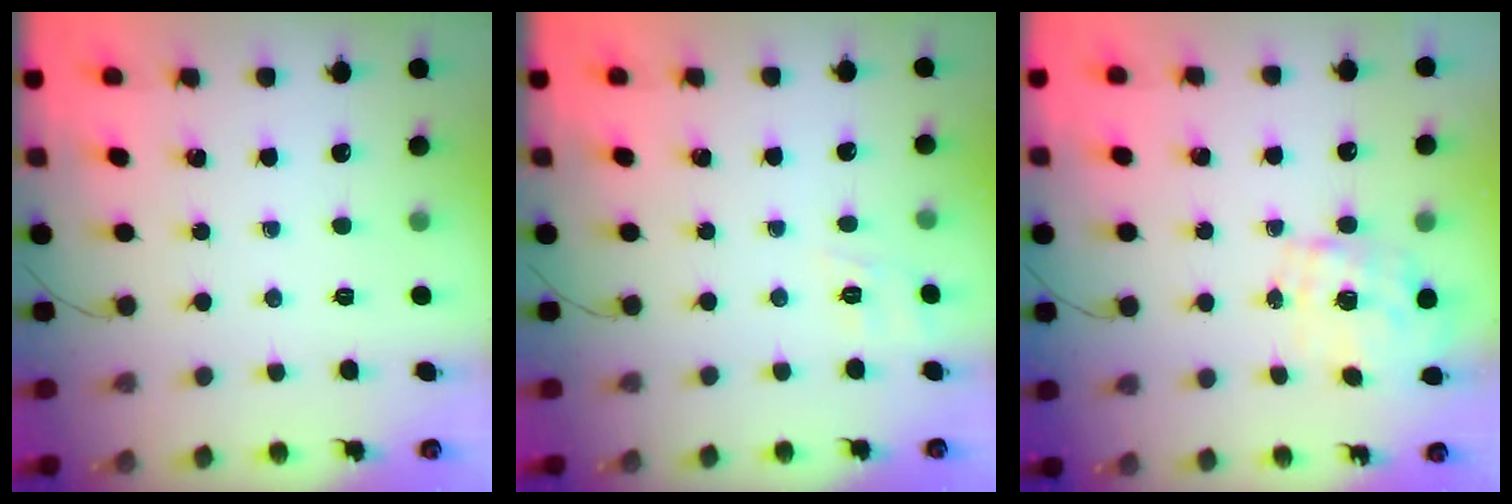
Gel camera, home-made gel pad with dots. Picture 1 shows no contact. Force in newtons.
{"total": 6.5, "press": 6.3, "slide": 1.7}
{"total": 1.6, "press": 1.4, "slide": 0.8}